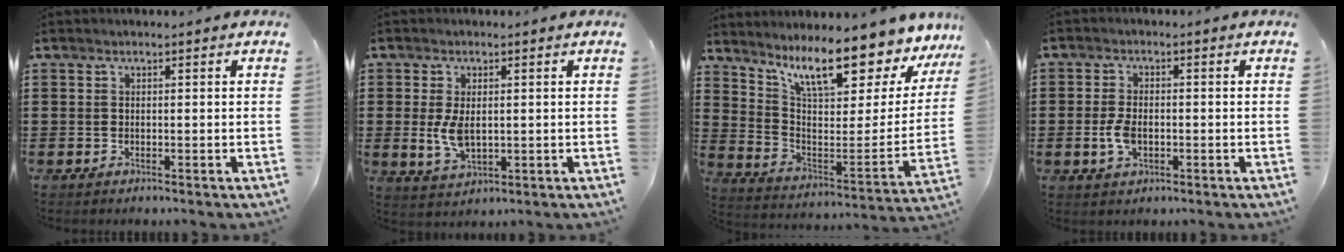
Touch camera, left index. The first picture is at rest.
{"total": 4.9, "force": [0.1, 2.7, 4.1], "torque": [-0.101, -0.002, -0.003]}
{"total": 12.7, "force": [10.1, 2.5, 7.3], "torque": [-0.151, -0.076, 0.169]}
{"total": 3.9, "force": [-0.8, 2.1, 3.2], "torque": [-0.079, -0.004, -0.020]}